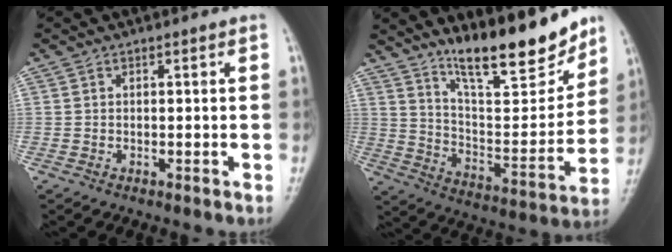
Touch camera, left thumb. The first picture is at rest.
{"total": 17.9, "force": [13.6, 4.8, 10.6], "torque": [-0.127, -0.084, 0.231]}